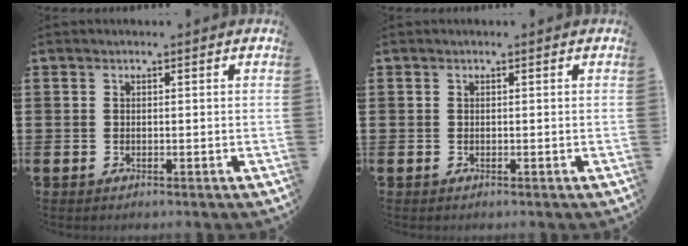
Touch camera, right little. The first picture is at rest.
{"total": 0.0}